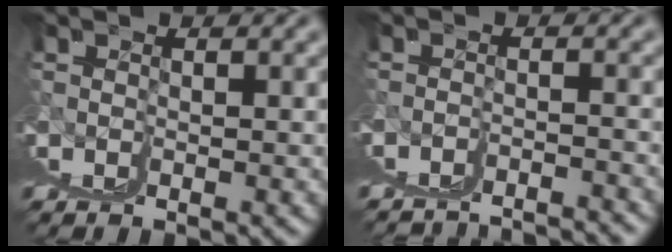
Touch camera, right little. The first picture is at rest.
{"total": 3.4, "force": [0.5, 0.4, 3.3], "torque": [-0.036, 0.011, 0.007]}